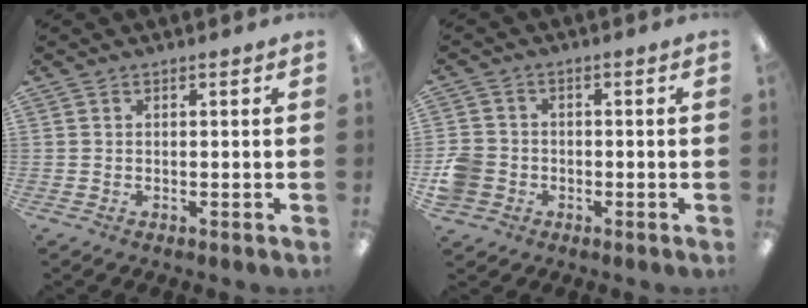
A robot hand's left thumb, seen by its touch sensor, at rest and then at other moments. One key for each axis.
{"total": 5.7, "fx": -1.8, "fy": 5.0, "fz": 2.1, "tx": -0.055, "ty": 0.012, "tz": -0.032}